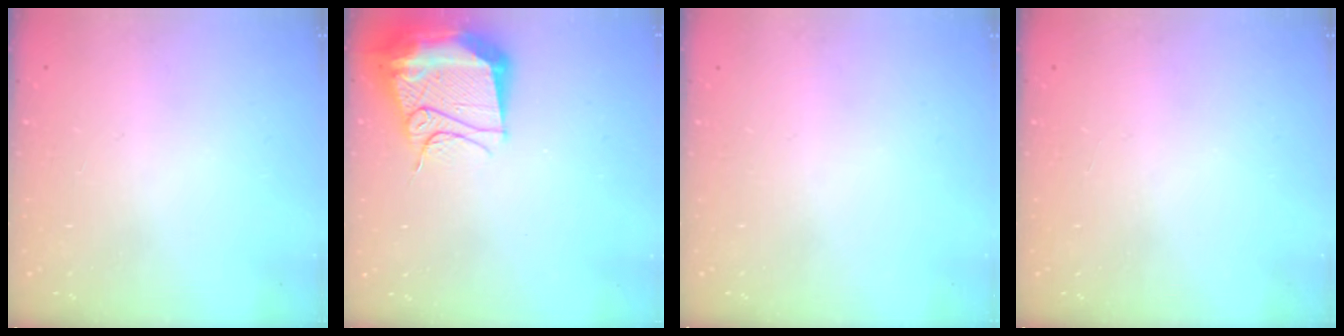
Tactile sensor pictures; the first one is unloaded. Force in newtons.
{"total": 17.7, "press": 17.4, "slide": 3.4}
{"total": 0.0}
{"total": 1.0, "press": 0.1, "slide": 1.0}